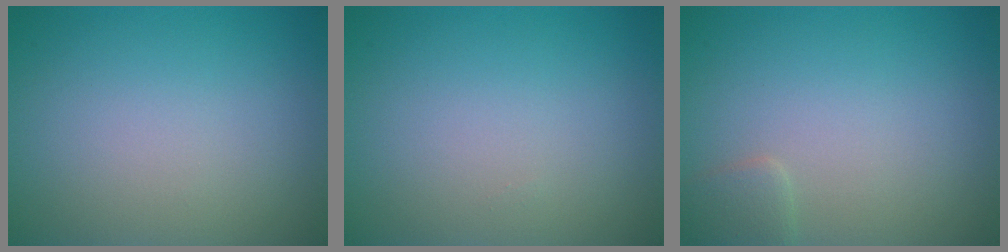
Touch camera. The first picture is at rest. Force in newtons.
{"total": 0.0}
{"total": 1.4, "press": 1.4, "slide": 0.1}